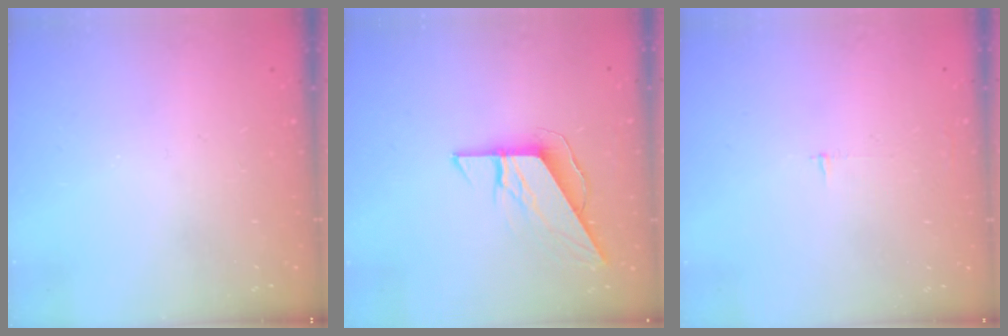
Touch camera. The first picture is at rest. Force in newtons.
{"total": 8.0, "press": 8.0, "slide": 0.5}
{"total": 2.5, "press": 2.5, "slide": 0.2}